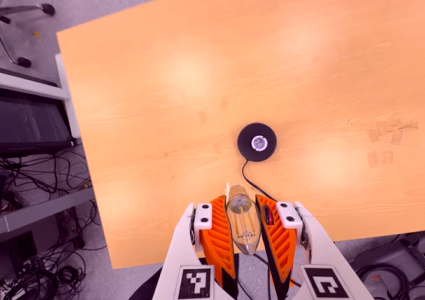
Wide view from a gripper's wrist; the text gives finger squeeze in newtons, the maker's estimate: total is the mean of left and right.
{"total": 19.9, "left": 21.8, "right": 18.1}